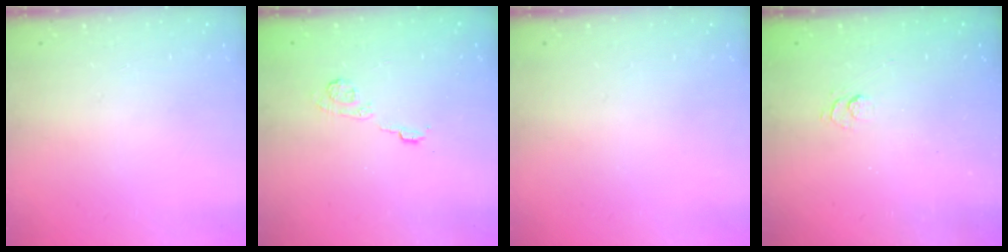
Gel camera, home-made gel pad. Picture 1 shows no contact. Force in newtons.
{"total": 4.0, "press": 3.8, "slide": 1.2}
{"total": 0.0}
{"total": 2.7, "press": 2.2, "slide": 1.5}